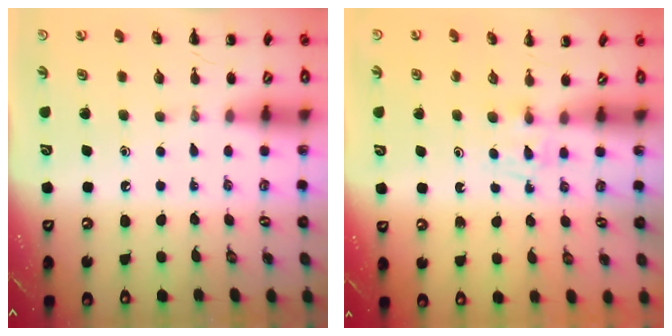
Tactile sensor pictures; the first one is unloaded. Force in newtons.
{"total": 2.5, "press": 2.2, "slide": 1.1}